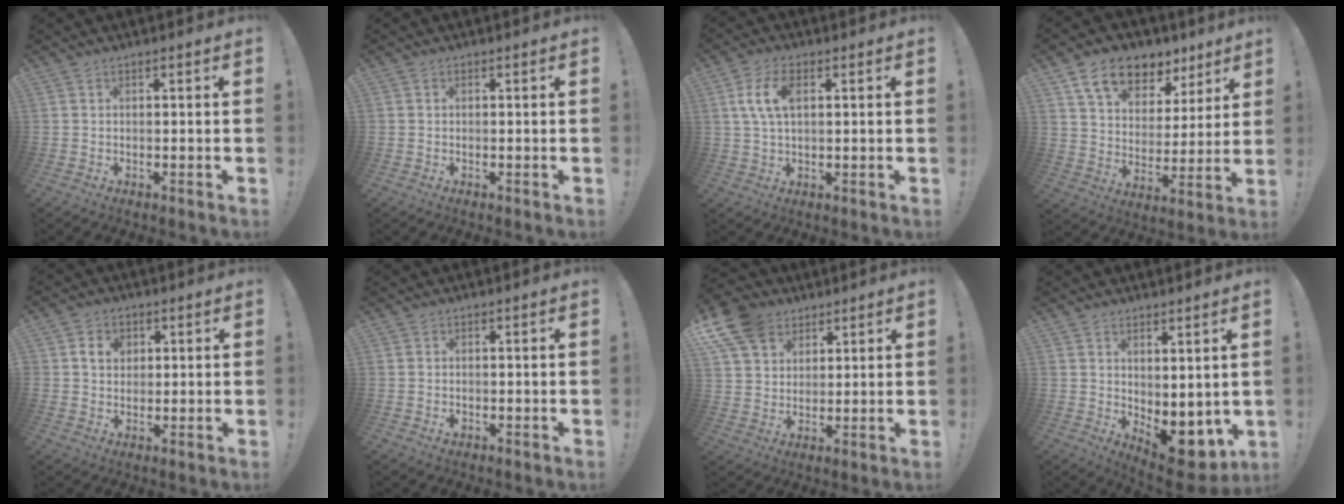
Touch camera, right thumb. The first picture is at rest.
{"total": 0.0}
{"total": 8.4, "force": [2.3, 4.3, 6.8], "torque": [-0.133, 0.000, 0.039]}
{"total": 14.2, "force": [9.5, 8.2, 6.6], "torque": [-0.114, -0.054, 0.174]}
{"total": 5.3, "force": [1.5, 4.3, 2.6], "torque": [-0.040, 0.004, 0.027]}
{"total": 0.7, "force": [-0.1, 0.7, 0.1], "torque": [0.006, -0.001, -0.004]}
{"total": 12.2, "force": [6.8, 8.8, 5.0], "torque": [-0.092, -0.041, 0.133]}
{"total": 7.4, "force": [-0.4, 4.9, 5.6], "torque": [-0.030, -0.020, 0.002]}